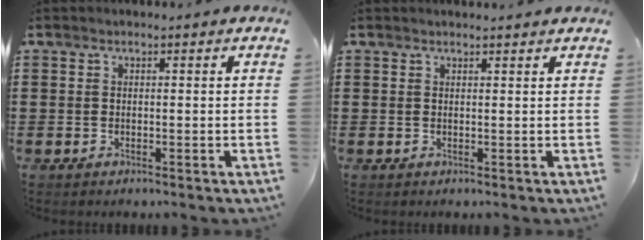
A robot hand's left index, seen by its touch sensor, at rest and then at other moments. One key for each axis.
{"total": 0.8, "fx": 0.8, "fy": 0.0, "fz": 0.1, "tx": -0.005, "ty": -0.002, "tz": 0.017}